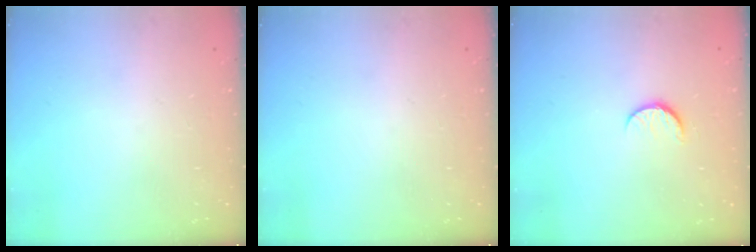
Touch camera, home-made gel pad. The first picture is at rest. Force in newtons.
{"total": 0.0}
{"total": 5.1, "press": 5.1, "slide": 0.4}